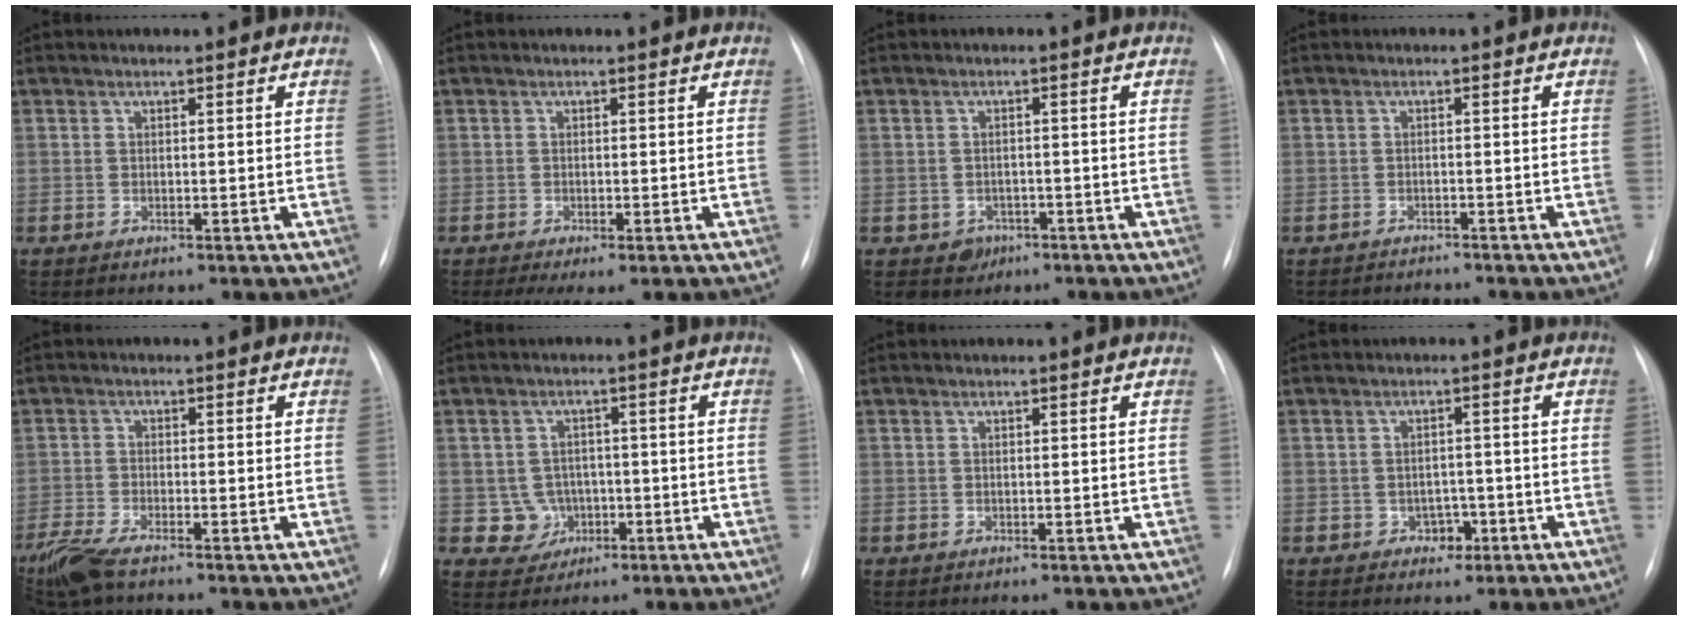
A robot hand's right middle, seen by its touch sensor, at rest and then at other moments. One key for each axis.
{"total": 3.6, "fx": -2.2, "fy": 0.7, "fz": 2.7, "tx": -0.045, "ty": -0.012, "tz": -0.032}
{"total": 2.9, "fx": -1.4, "fy": 2.5, "fz": 0.3, "tx": 0.000, "ty": 0.009, "tz": -0.014}
{"total": 2.9, "fx": -2.8, "fy": 0.8, "fz": 0.0, "tx": 0.002, "ty": -0.005, "tz": -0.039}
{"total": 6.9, "fx": -5.4, "fy": 1.5, "fz": 4.1, "tx": -0.093, "ty": -0.018, "tz": -0.103}
{"total": 4.1, "fx": -0.8, "fy": 4.0, "fz": 0.3, "tx": 0.003, "ty": 0.012, "tz": -0.006}
{"total": 0.0}
{"total": 2.5, "fx": -1.2, "fy": 1.8, "fz": 1.1, "tx": -0.009, "ty": 0.009, "tz": -0.012}